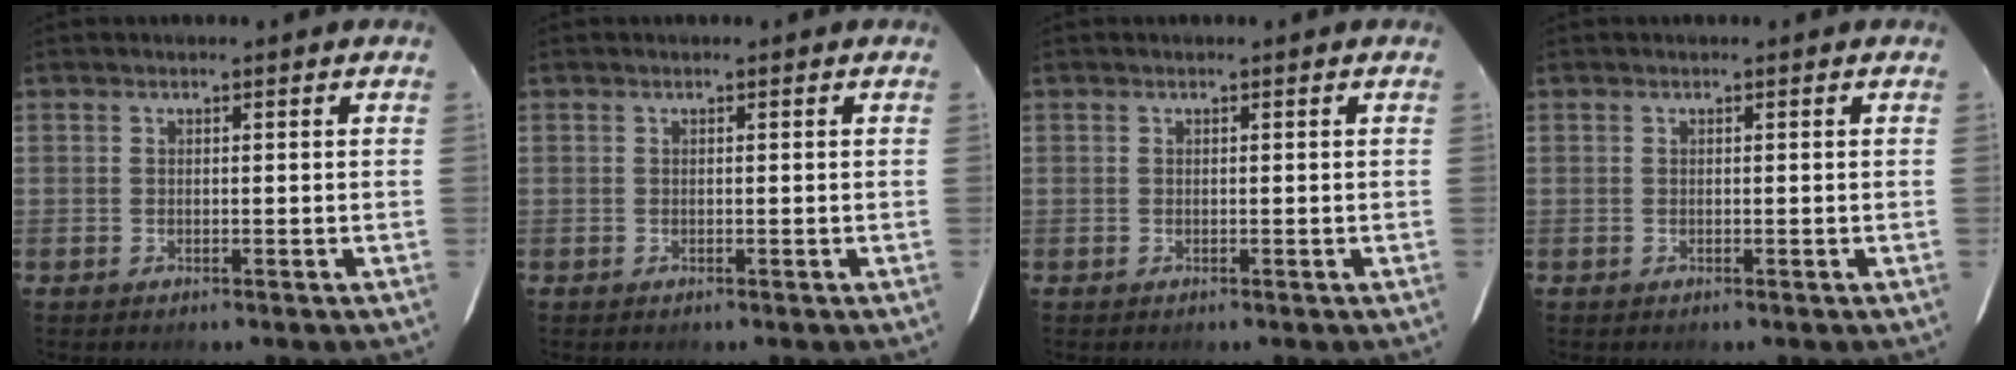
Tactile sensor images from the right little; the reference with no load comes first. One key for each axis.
{"total": 0.0}
{"total": 0.0}
{"total": 0.0}